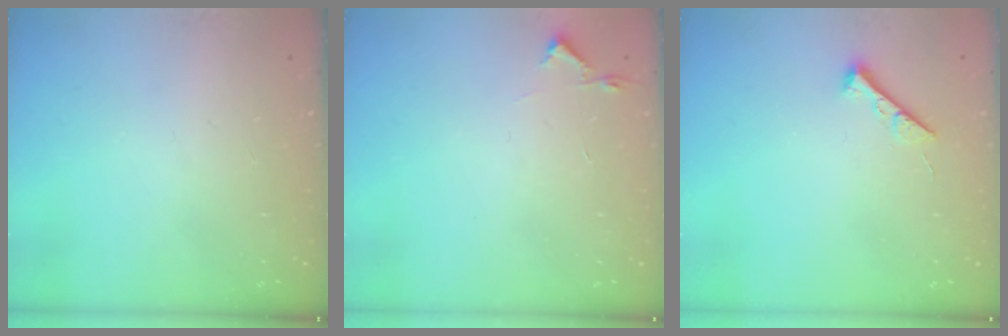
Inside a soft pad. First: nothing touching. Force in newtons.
{"total": 2.7, "press": 2.6, "slide": 0.4}
{"total": 5.4, "press": 5.4, "slide": 0.8}